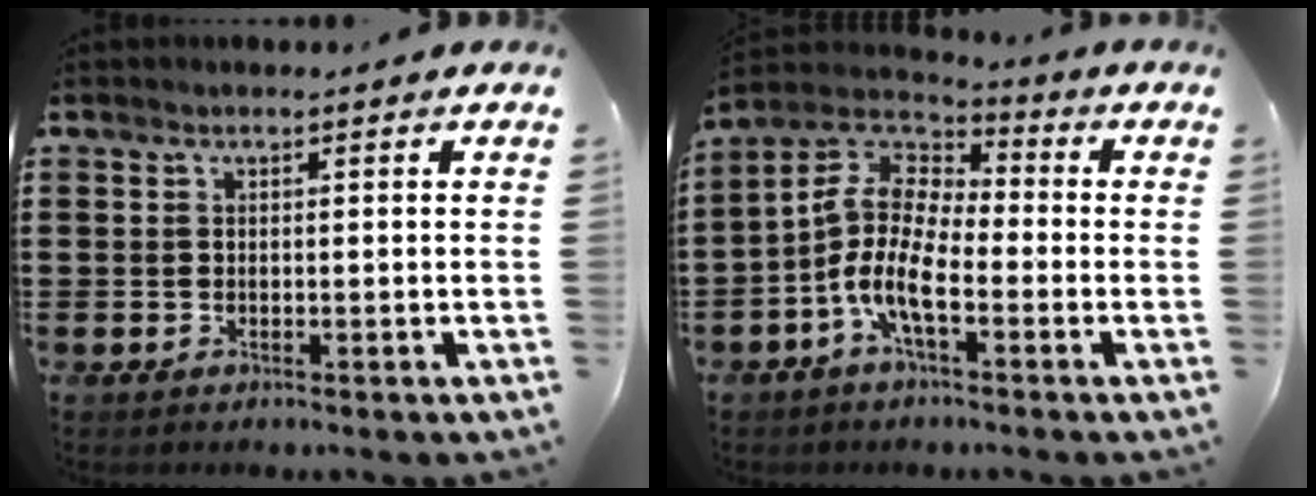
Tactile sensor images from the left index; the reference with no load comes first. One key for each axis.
{"total": 10.5, "fx": -4.0, "fy": 4.3, "fz": 8.8, "tx": -0.225, "ty": -0.017, "tz": -0.094}